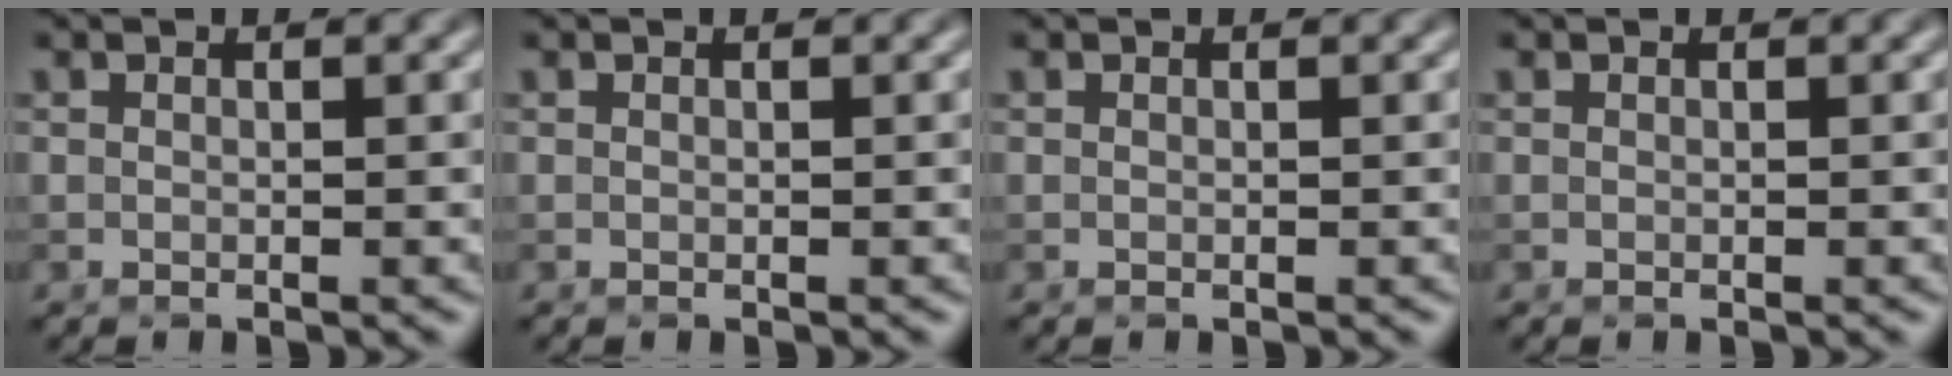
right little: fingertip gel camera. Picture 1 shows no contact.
{"total": 0.0}
{"total": 0.0}
{"total": 0.0}